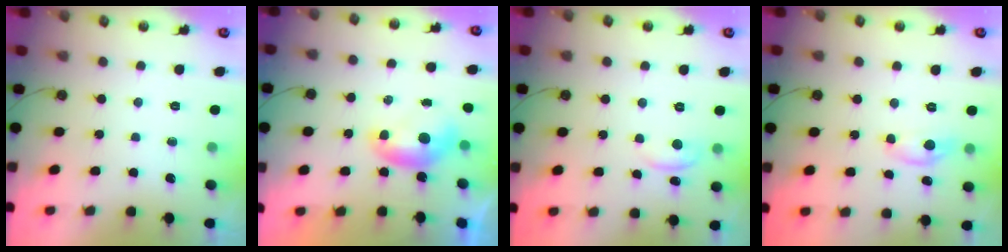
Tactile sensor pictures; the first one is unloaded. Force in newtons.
{"total": 0.0}
{"total": 0.5, "press": 0.4, "slide": 0.3}
{"total": 1.9, "press": 1.9, "slide": 0.2}